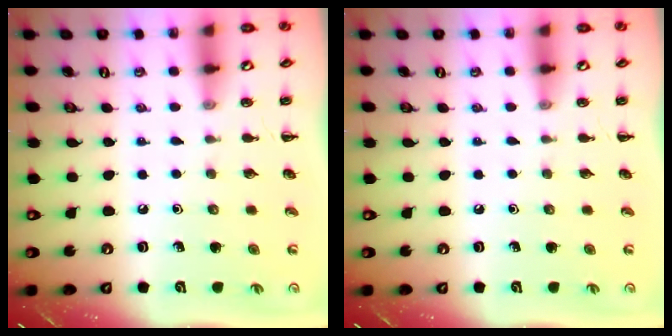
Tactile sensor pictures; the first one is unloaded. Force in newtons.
{"total": 0.0}